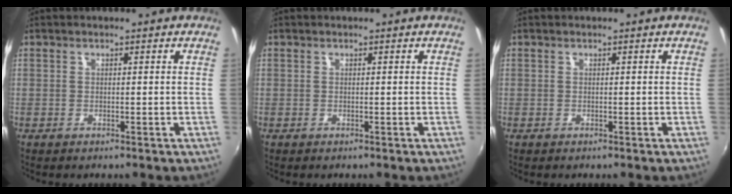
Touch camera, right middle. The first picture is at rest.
{"total": 0.0}
{"total": 0.0}